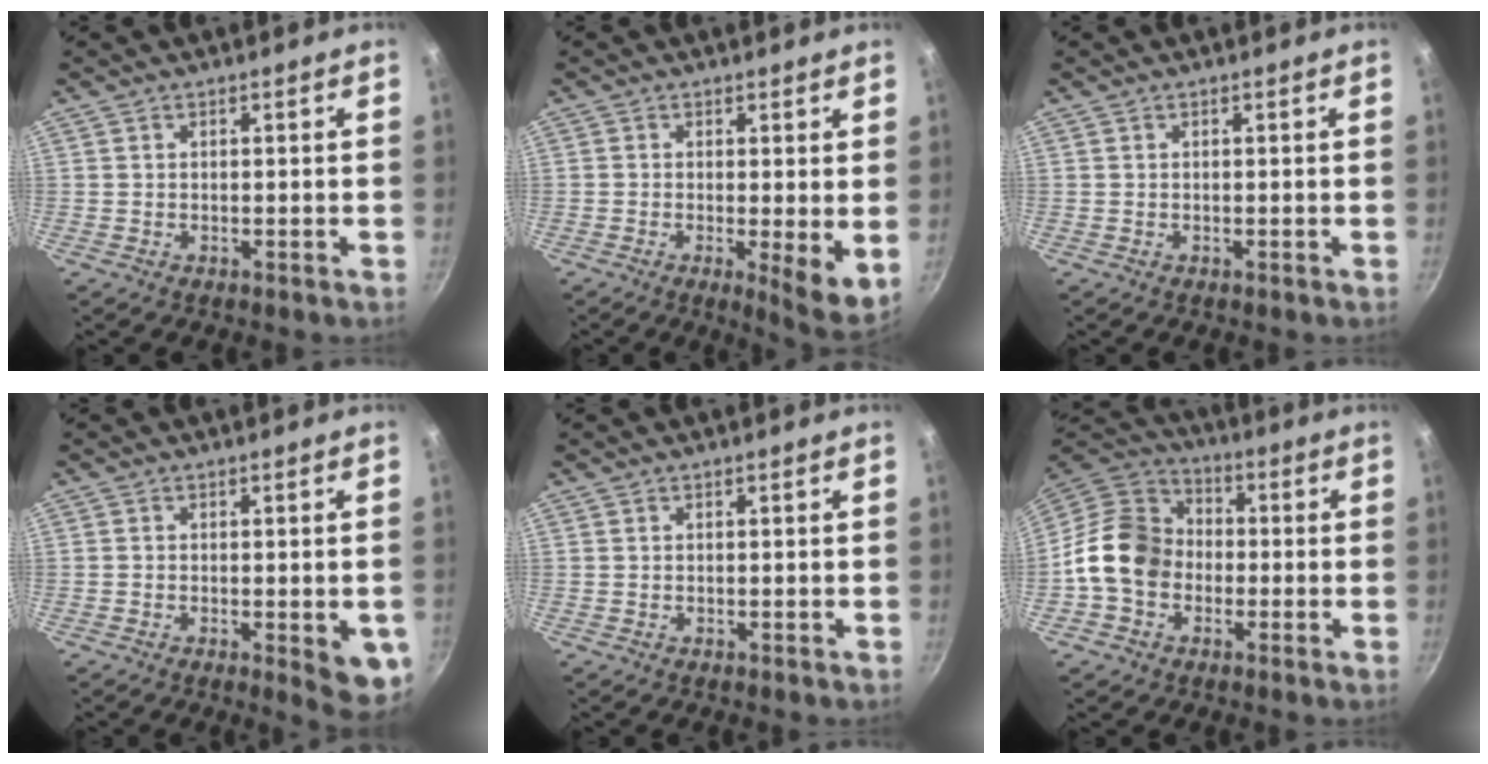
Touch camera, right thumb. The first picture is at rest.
{"total": 6.9, "force": [-0.3, 1.7, 6.7], "torque": [-0.092, -0.023, -0.004]}
{"total": 0.0}
{"total": 7.0, "force": [-1.8, 2.3, 6.4], "torque": [-0.063, -0.004, -0.020]}
{"total": 0.0}
{"total": 13.4, "force": [-2.4, 10.9, 7.4], "torque": [-0.101, 0.036, -0.065]}